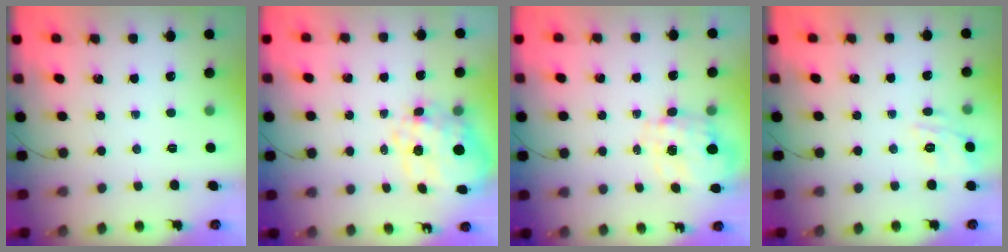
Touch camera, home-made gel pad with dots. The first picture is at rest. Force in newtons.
{"total": 12.9, "press": 12.7, "slide": 2.4}
{"total": 2.7, "press": 2.5, "slide": 1.1}
{"total": 10.1, "press": 10.0, "slide": 1.3}